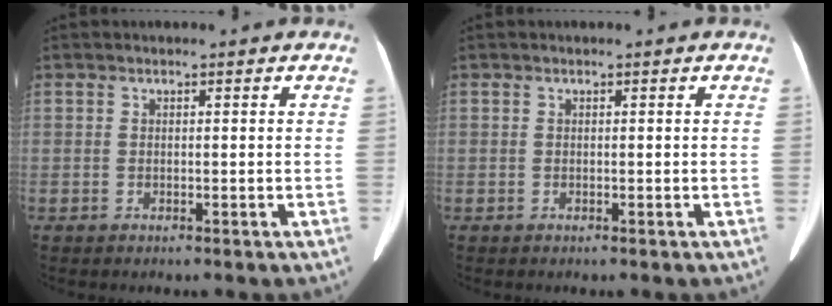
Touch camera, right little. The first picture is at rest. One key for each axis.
{"total": 0.0}